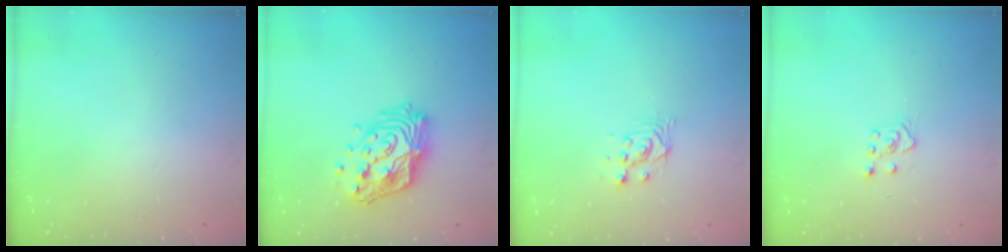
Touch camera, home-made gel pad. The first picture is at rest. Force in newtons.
{"total": 15.9, "press": 15.9, "slide": 1.0}
{"total": 4.4, "press": 4.4, "slide": 0.2}
{"total": 4.9, "press": 4.8, "slide": 0.8}